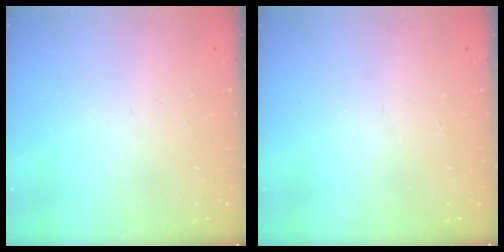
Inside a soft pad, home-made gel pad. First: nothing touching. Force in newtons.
{"total": 0.0}